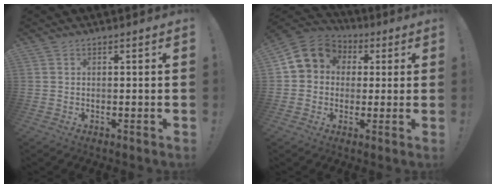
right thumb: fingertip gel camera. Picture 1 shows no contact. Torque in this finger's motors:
{"motor_torque": [1.09, 1.05, 0.37, -0.34, 0.02]}